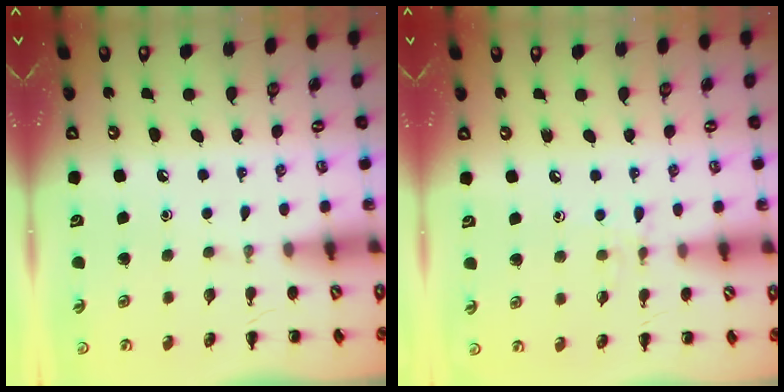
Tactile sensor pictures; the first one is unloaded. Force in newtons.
{"total": 5.9, "press": 5.6, "slide": 1.7}